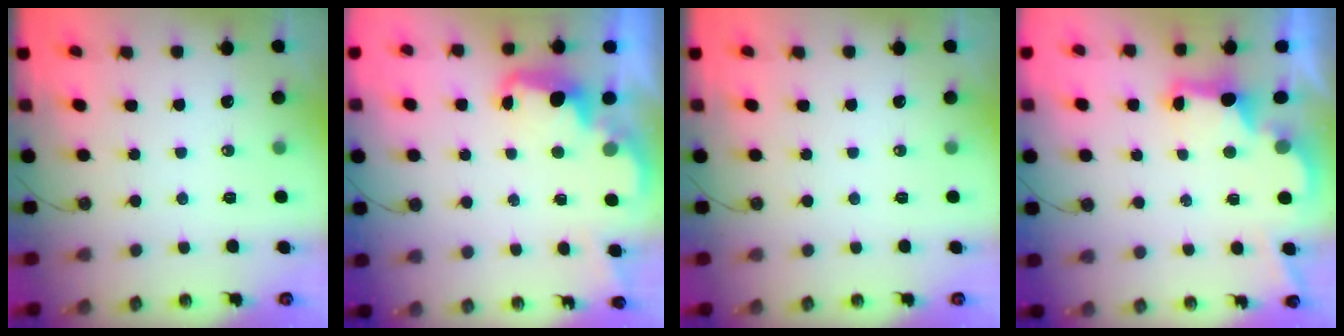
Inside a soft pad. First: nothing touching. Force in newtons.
{"total": 2.7, "press": 2.7, "slide": 0.7}
{"total": 0.0}
{"total": 2.8, "press": 2.7, "slide": 0.9}